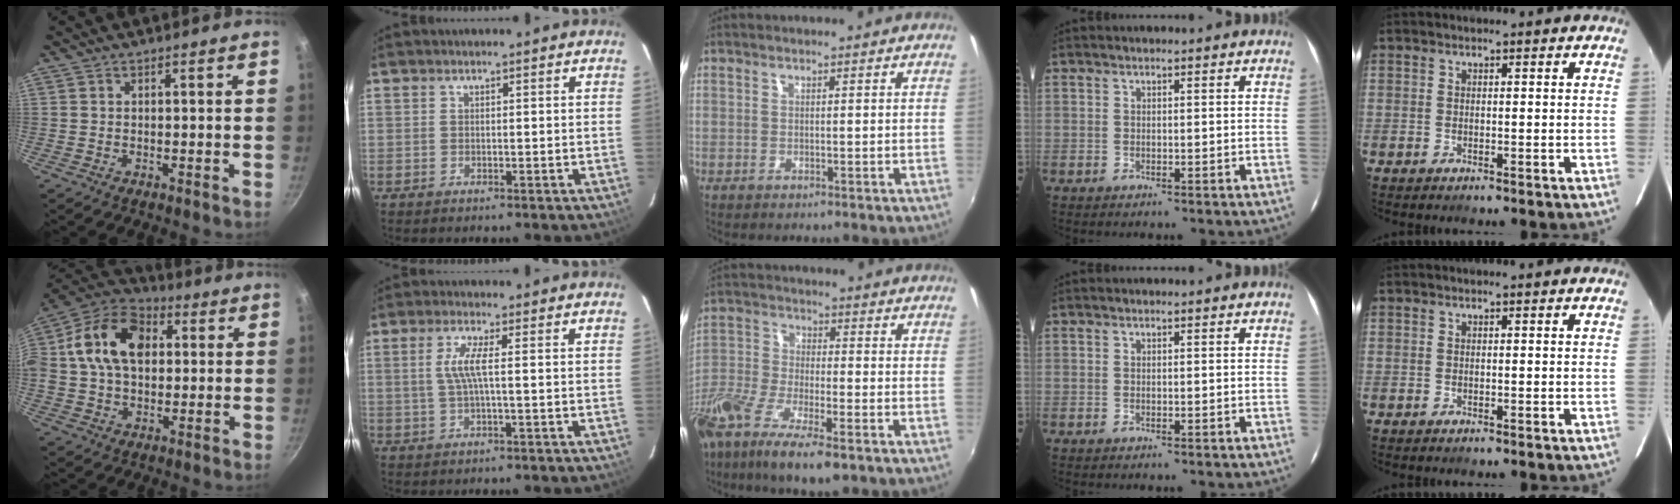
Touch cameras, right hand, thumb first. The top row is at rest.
{"thumb": {"total": 17.5, "force": [2.7, 12.3, 12.1], "torque": [-0.201, 0.029, 0.027]}, "index": {"total": 4.0, "force": [0.0, -0.1, 4.0], "torque": [-0.084, -0.001, 0.004]}, "middle": {"total": 17.7, "force": [-11.4, 4.8, 12.6], "torque": [-0.269, -0.055, -0.220]}}